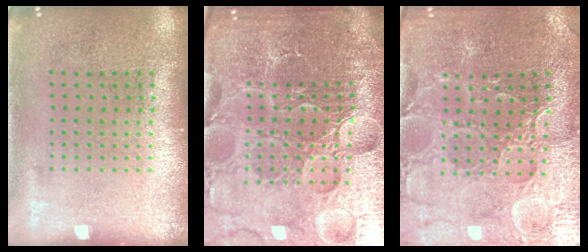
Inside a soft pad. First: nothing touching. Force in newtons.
{"total": 6.3, "press": 5.6, "slide": 2.9}
{"total": 3.3, "press": 3.3, "slide": 0.5}